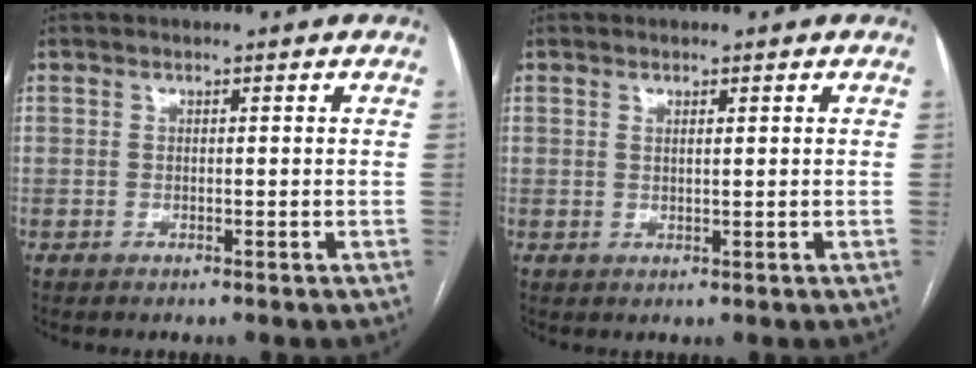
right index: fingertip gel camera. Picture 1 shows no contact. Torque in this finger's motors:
{"motor_torque": [-0.34, -0.09, -0.07, -0.02]}